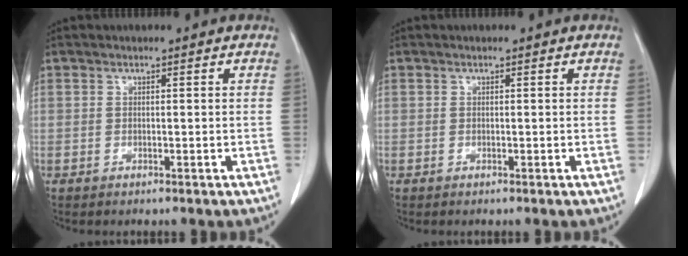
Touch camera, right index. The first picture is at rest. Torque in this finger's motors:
{"motor_torque": [-0.02, -0.02, 0.00, 0.00]}